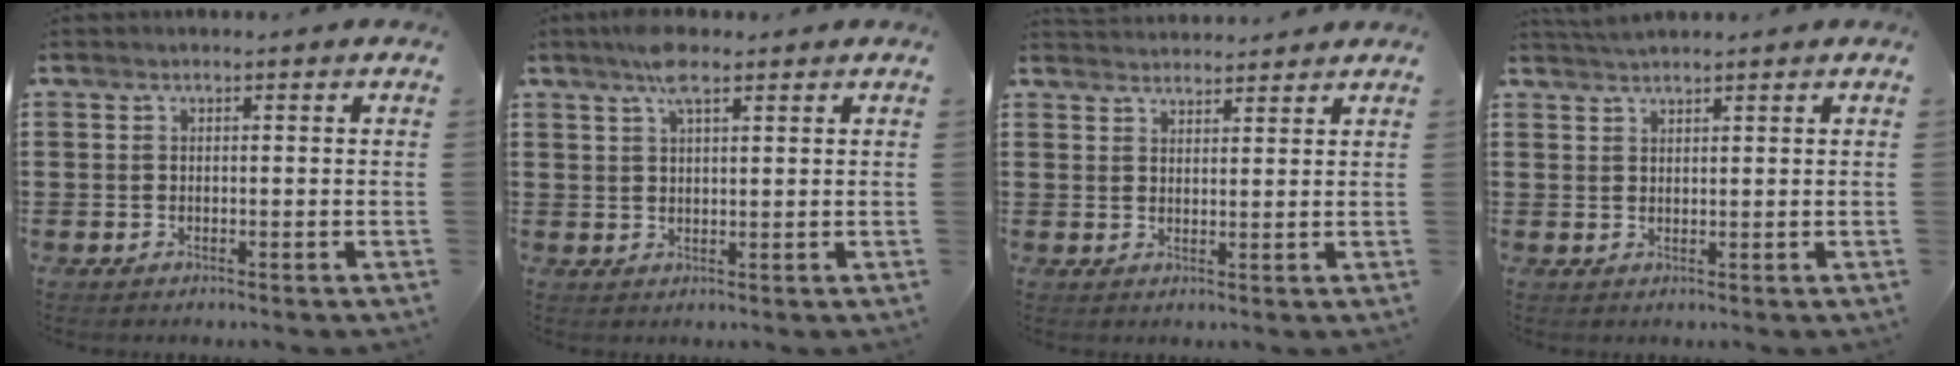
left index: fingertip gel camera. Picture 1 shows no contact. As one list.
[{"total": 4.7, "force": [3.1, 1.5, 3.2], "torque": [-0.070, 0.005, 0.056]}, {"total": 2.5, "force": [2.5, 0.1, -0.3], "torque": [-0.001, -0.006, 0.048]}, {"total": 1.9, "force": [1.9, 0.1, 0.3], "torque": [-0.011, 0.003, 0.037]}]